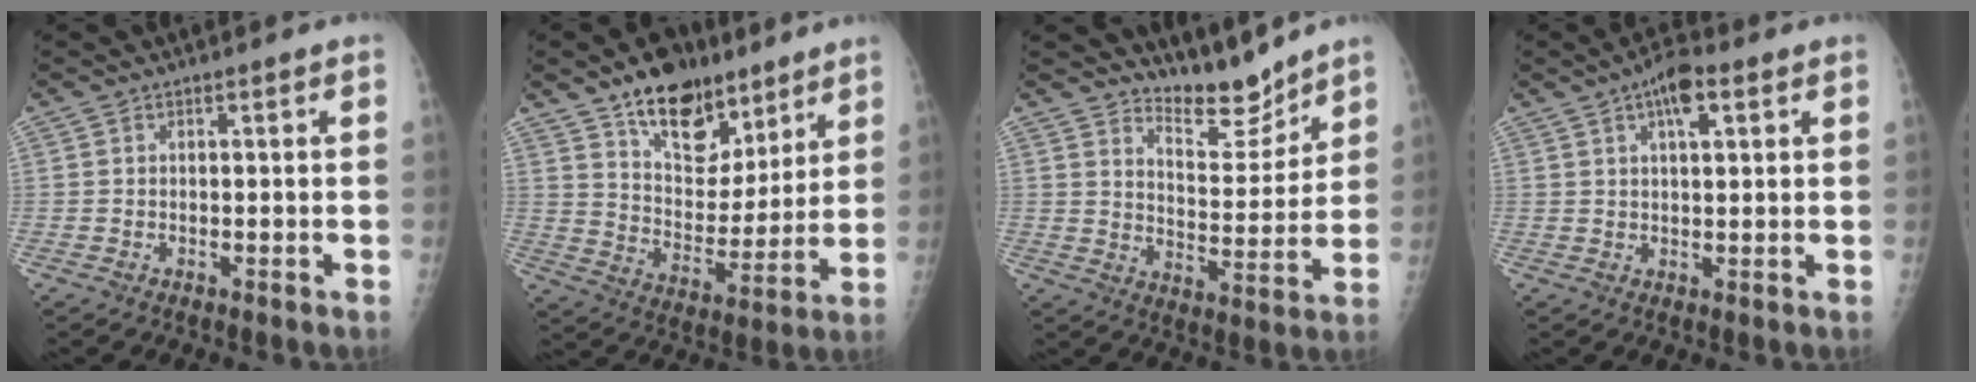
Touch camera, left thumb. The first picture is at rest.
{"total": 16.3, "force": [11.0, 9.2, 7.9], "torque": [-0.071, -0.066, 0.186]}
{"total": 8.8, "force": [8.3, 2.3, 1.7], "torque": [0.003, -0.075, 0.148]}
{"total": 6.4, "force": [3.0, 2.5, 5.1], "torque": [-0.072, 0.001, 0.043]}